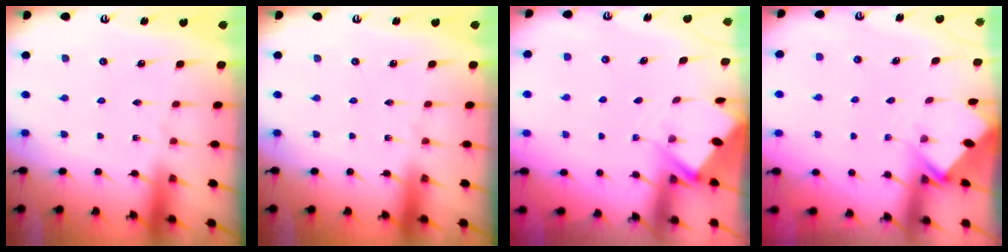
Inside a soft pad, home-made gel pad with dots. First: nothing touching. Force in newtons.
{"total": 0.0}
{"total": 2.9, "press": 2.8, "slide": 0.3}
{"total": 2.8, "press": 2.8, "slide": 0.2}